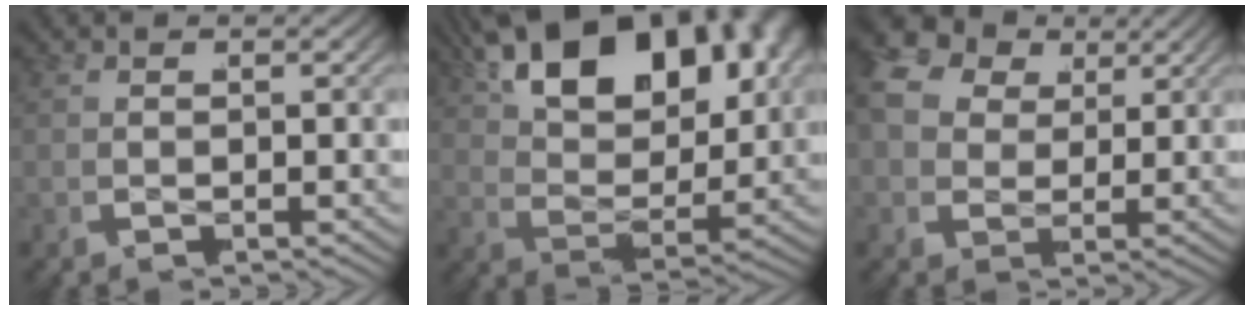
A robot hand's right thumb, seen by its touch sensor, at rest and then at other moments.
{"total": 14.8, "force": [4.9, 8.4, 11.2], "torque": [-0.197, 0.013, 0.065]}
{"total": 10.4, "force": [2.8, 8.4, 5.5], "torque": [-0.124, 0.004, 0.033]}